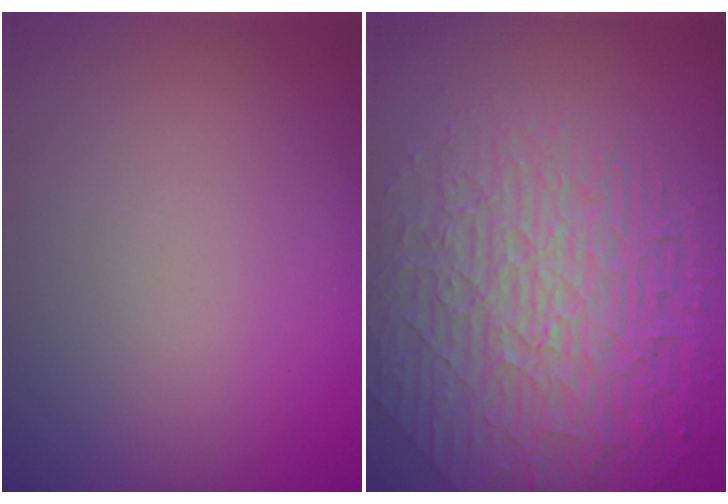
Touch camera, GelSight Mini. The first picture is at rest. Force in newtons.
{"total": 7.2, "press": 5.8, "slide": 4.2}